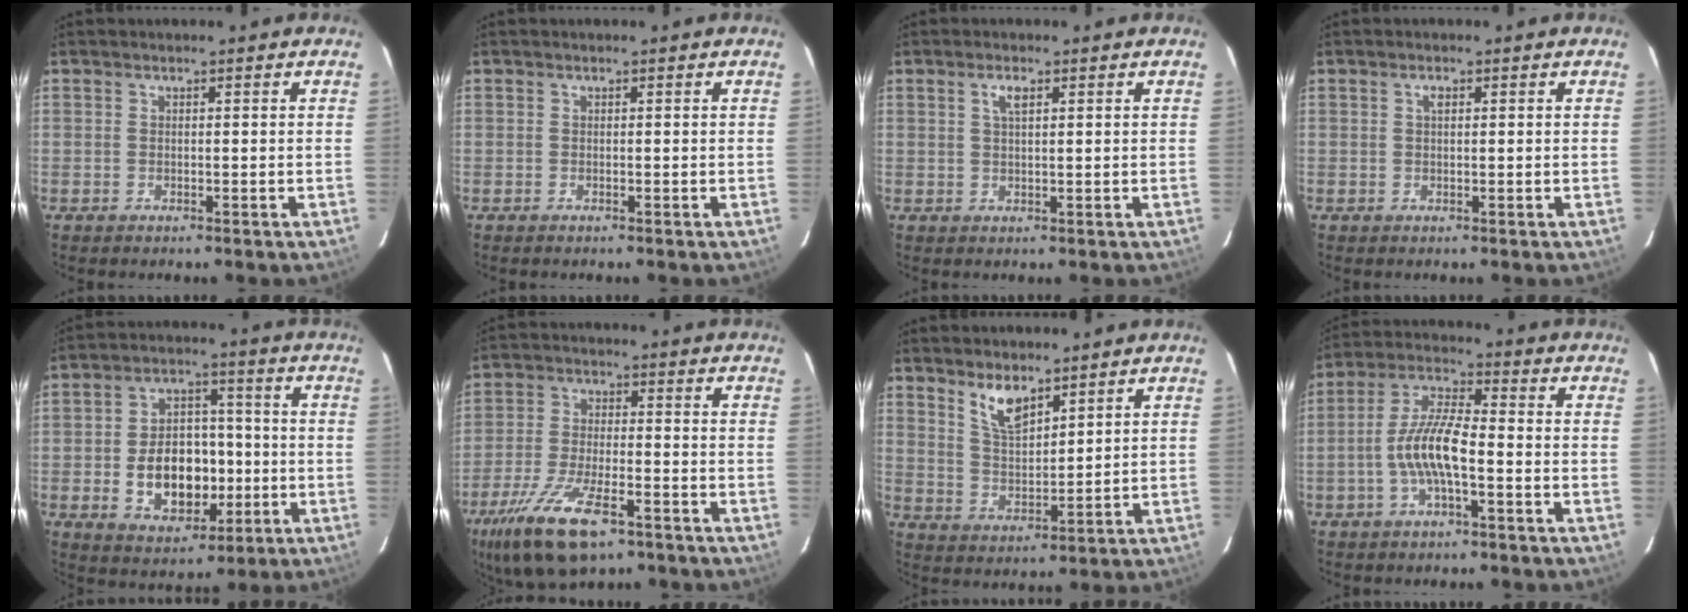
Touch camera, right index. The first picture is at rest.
{"total": 0.0}
{"total": 2.2, "force": [1.0, 0.7, 1.8], "torque": [-0.034, 0.005, 0.017]}
{"total": 1.0, "force": [0.4, 0.5, 0.8], "torque": [-0.014, 0.005, 0.005]}
{"total": 12.9, "force": [-2.6, 8.9, 9.0], "torque": [-0.177, 0.015, -0.022]}
{"total": 16.0, "force": [-9.9, 5.9, 11.1], "torque": [-0.241, -0.039, -0.182]}
{"total": 6.8, "force": [4.8, 2.4, 4.1], "torque": [-0.073, 0.000, 0.100]}
{"total": 9.4, "force": [-2.8, 2.4, 8.6], "torque": [-0.183, 0.008, -0.055]}